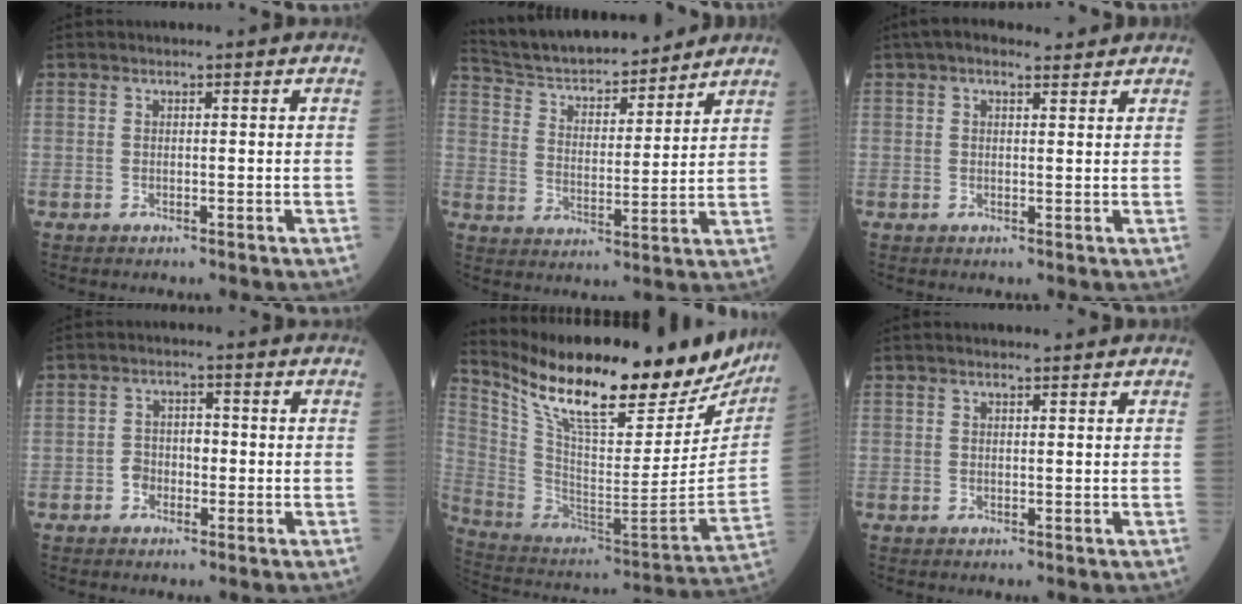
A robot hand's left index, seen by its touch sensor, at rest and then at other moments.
{"total": 16.9, "force": [15.5, 3.3, 6.0], "torque": [-0.101, 0.014, 0.254]}
{"total": 4.7, "force": [3.5, 1.7, 2.5], "torque": [-0.048, 0.032, 0.058]}
{"total": 2.8, "force": [-0.9, 2.2, 1.5], "torque": [-0.026, 0.011, -0.021]}
{"total": 29.7, "force": [23.7, 7.4, 16.2], "torque": [-0.281, -0.040, 0.350]}
{"total": 2.0, "force": [1.8, 0.2, 0.9], "torque": [-0.012, 0.017, 0.028]}